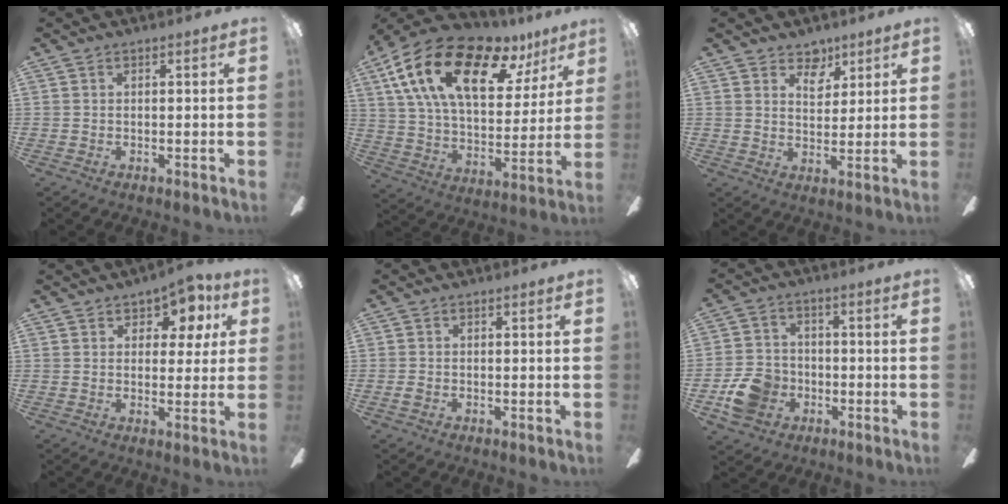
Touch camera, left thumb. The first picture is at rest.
{"total": 23.8, "force": [12.9, 11.6, 16.2], "torque": [-0.283, -0.055, 0.222]}
{"total": 5.9, "force": [4.1, 3.9, 1.7], "torque": [-0.017, -0.016, 0.073]}
{"total": 7.1, "force": [3.9, 4.7, 3.5], "torque": [-0.039, -0.016, 0.066]}
{"total": 1.0, "force": [-0.4, 0.7, 0.6], "torque": [-0.011, 0.003, -0.009]}
{"total": 10.1, "force": [-3.9, 8.3, 4.2], "torque": [-0.098, 0.031, -0.070]}